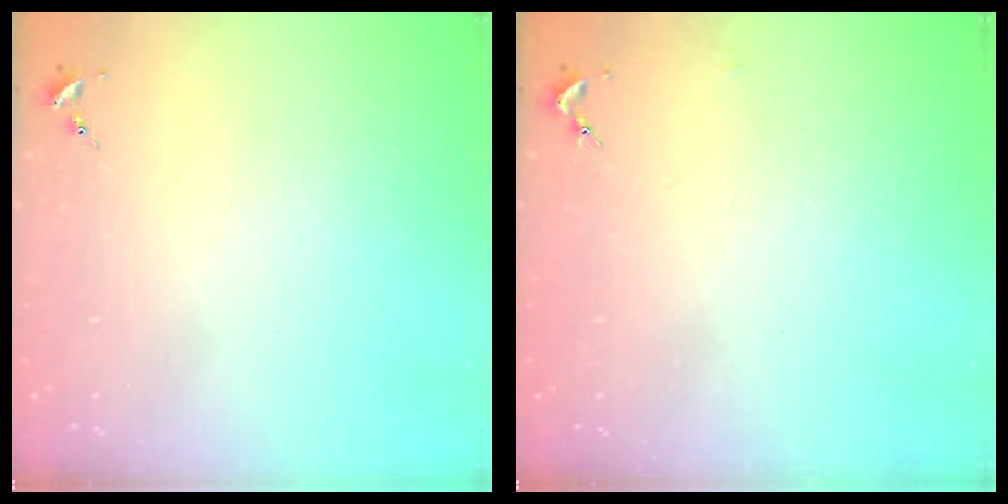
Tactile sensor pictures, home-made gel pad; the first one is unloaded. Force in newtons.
{"total": 1.4, "press": 1.4, "slide": 0.1}